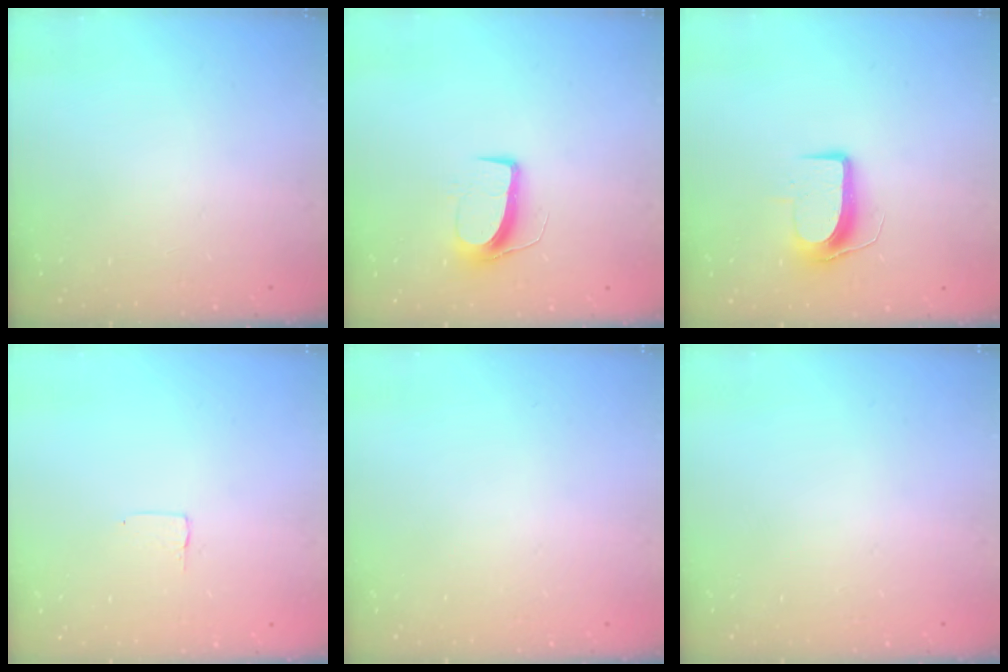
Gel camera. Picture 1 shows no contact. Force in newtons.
{"total": 8.6, "press": 8.5, "slide": 0.4}
{"total": 9.5, "press": 9.5, "slide": 0.3}
{"total": 3.1, "press": 3.1, "slide": 0.2}
{"total": 0.0}
{"total": 0.0}